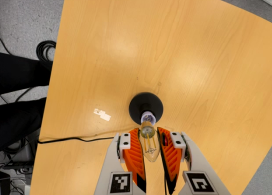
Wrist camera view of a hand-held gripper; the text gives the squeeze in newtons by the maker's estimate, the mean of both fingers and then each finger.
{"total": 22.9, "left": 26.1, "right": 19.7}